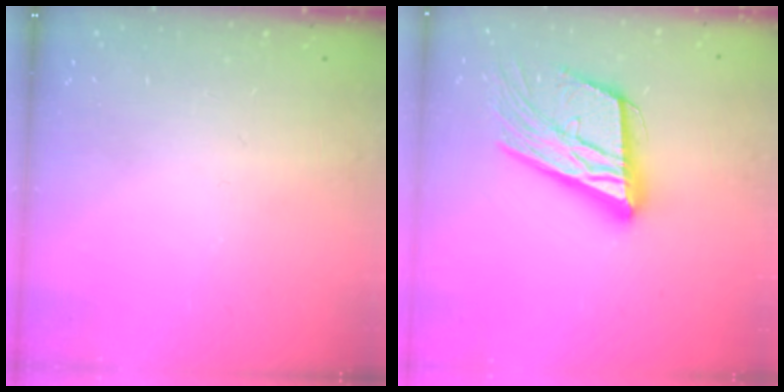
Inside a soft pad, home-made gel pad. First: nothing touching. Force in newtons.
{"total": 22.7, "press": 22.3, "slide": 4.0}